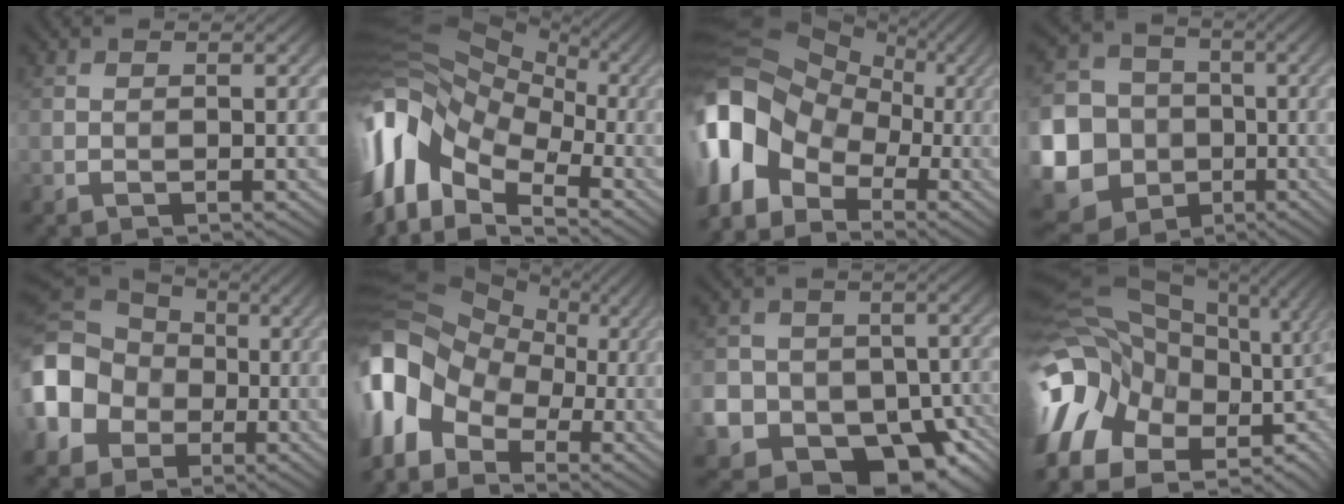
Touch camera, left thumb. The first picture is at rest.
{"total": 16.7, "force": [-2.2, 11.0, 12.4], "torque": [-0.282, -0.014, -0.037]}
{"total": 16.2, "force": [-1.8, 12.3, 10.4], "torque": [-0.258, 0.001, -0.053]}
{"total": 18.5, "force": [-5.7, 16.6, 5.8], "torque": [-0.199, -0.042, -0.116]}
{"total": 15.3, "force": [-2.8, 12.8, 7.9], "torque": [-0.222, -0.020, -0.081]}
{"total": 14.8, "force": [-2.2, 10.8, 9.8], "torque": [-0.249, -0.004, -0.060]}
{"total": 18.9, "force": [-9.0, 15.0, 7.1], "torque": [-0.170, -0.053, -0.141]}
{"total": 20.6, "force": [0.2, 13.1, 15.9], "torque": [-0.332, -0.027, 0.056]}